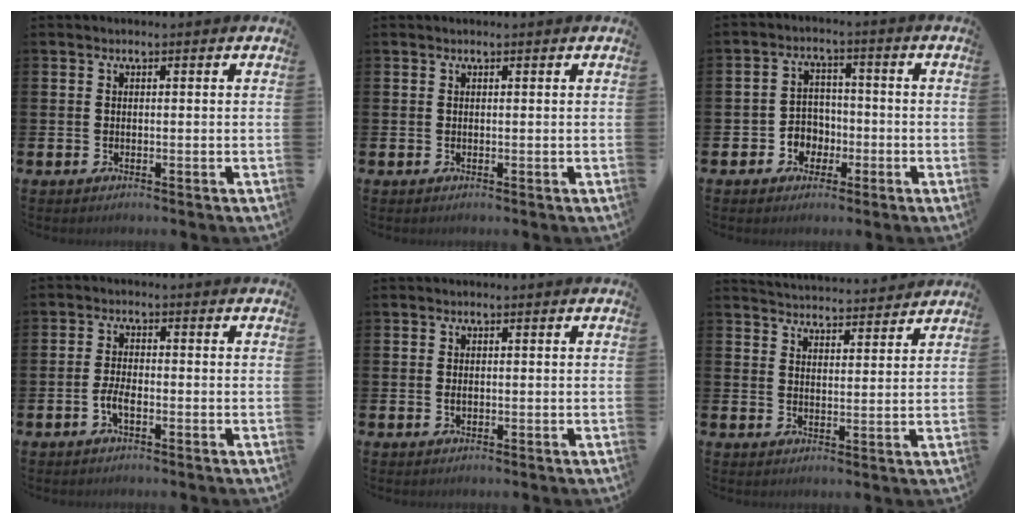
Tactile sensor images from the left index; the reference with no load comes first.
{"total": 0.0}
{"total": 3.7, "force": [-1.2, 3.4, 0.8], "torque": [-0.021, -0.002, -0.032]}
{"total": 2.6, "force": [-1.0, 1.1, 2.2], "torque": [-0.034, 0.000, -0.020]}
{"total": 0.7, "force": [0.0, 0.4, 0.5], "torque": [-0.012, 0.002, -0.001]}
{"total": 4.6, "force": [4.6, 0.3, -0.1], "torque": [-0.006, -0.036, 0.081]}